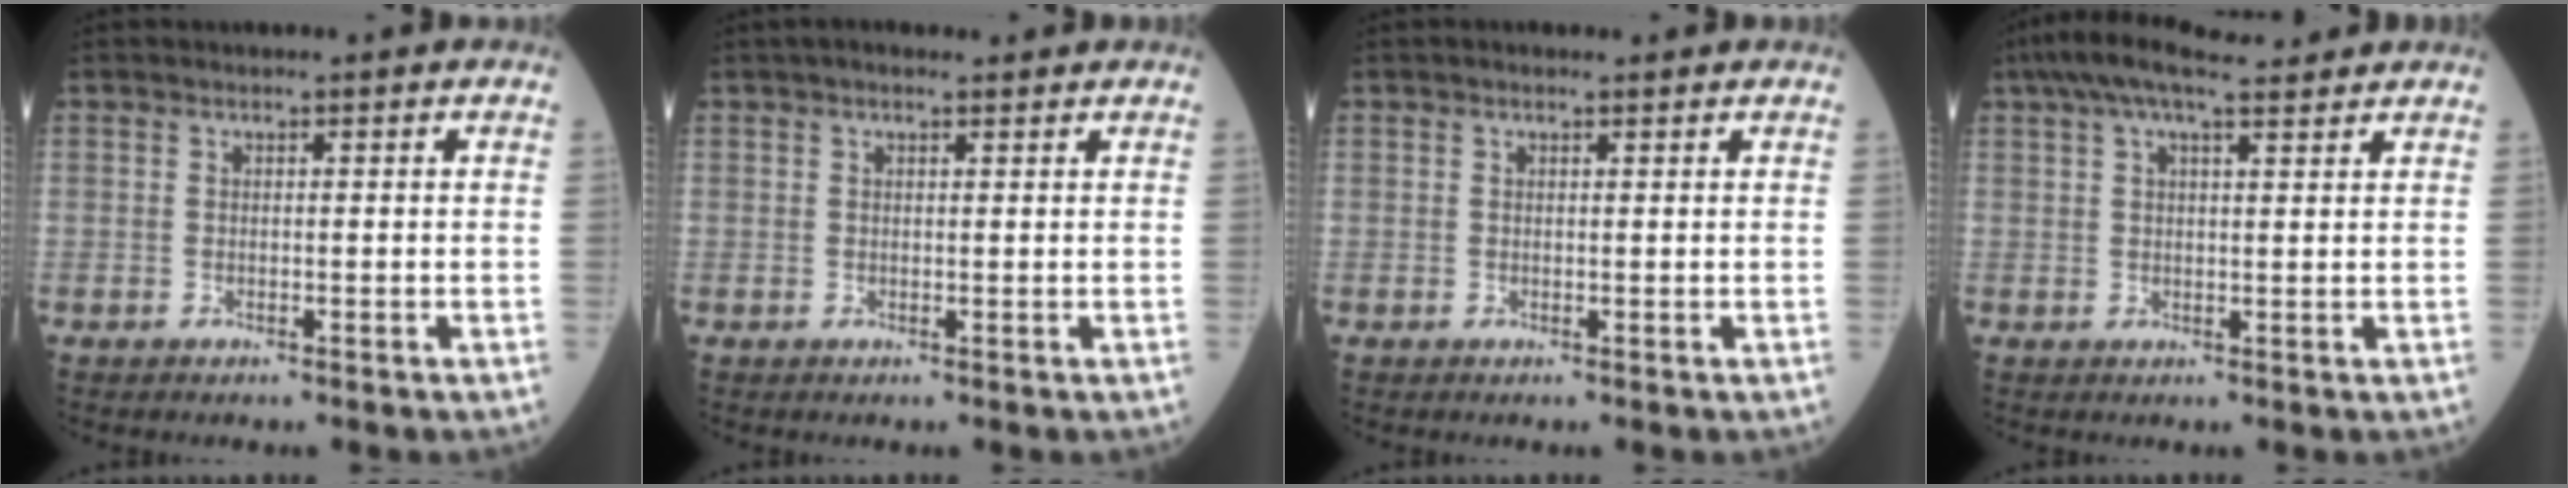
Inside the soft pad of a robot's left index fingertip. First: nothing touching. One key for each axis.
{"total": 2.5, "fx": 1.9, "fy": 0.7, "fz": 1.5, "tx": -0.025, "ty": 0.023, "tz": 0.028}
{"total": 0.7, "fx": 0.6, "fy": 0.2, "fz": 0.4, "tx": -0.014, "ty": 0.005, "tz": 0.008}
{"total": 9.3, "fx": 7.6, "fy": 1.4, "fz": 5.2, "tx": -0.095, "ty": 0.043, "tz": 0.122}